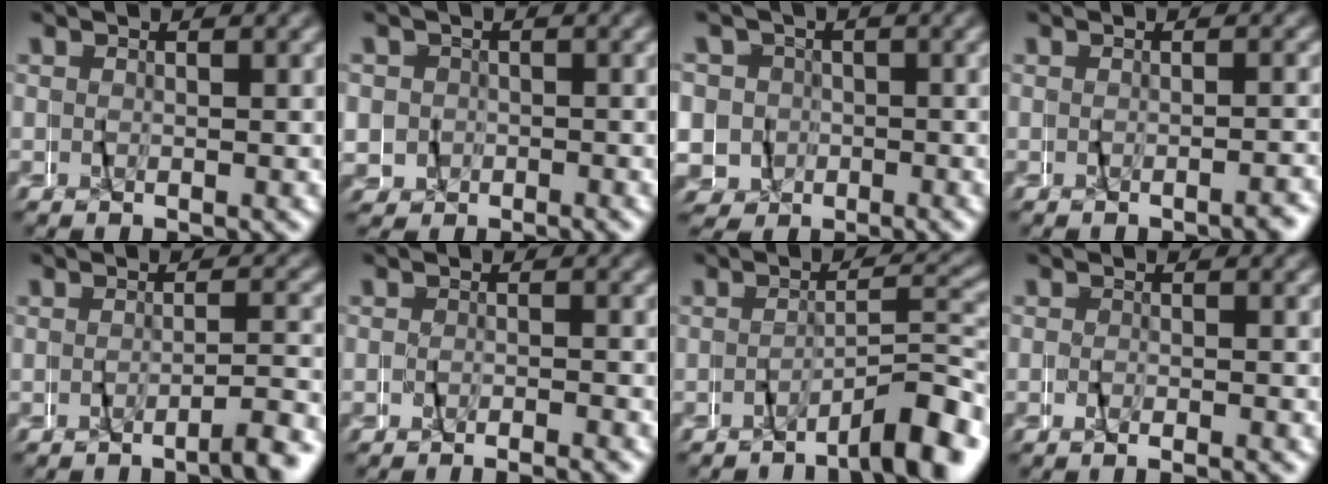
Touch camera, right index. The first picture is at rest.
{"total": 3.8, "force": [0.5, 3.7, 0.6], "torque": [-0.022, 0.005, 0.002]}
{"total": 8.5, "force": [-1.3, 8.2, 1.8], "torque": [-0.067, -0.031, -0.020]}
{"total": 1.5, "force": [-1.3, -0.7, 0.0], "torque": [0.003, 0.006, -0.024]}
{"total": 2.9, "force": [-2.7, -0.6, 0.9], "torque": [-0.012, 0.004, -0.050]}
{"total": 2.0, "force": [-1.9, -0.3, -0.1], "torque": [0.005, 0.003, -0.037]}
{"total": 5.3, "force": [-4.2, 0.2, 3.2], "torque": [-0.042, 0.006, -0.073]}
{"total": 1.4, "force": [-1.3, -0.5, 0.1], "torque": [-0.001, -0.001, -0.025]}